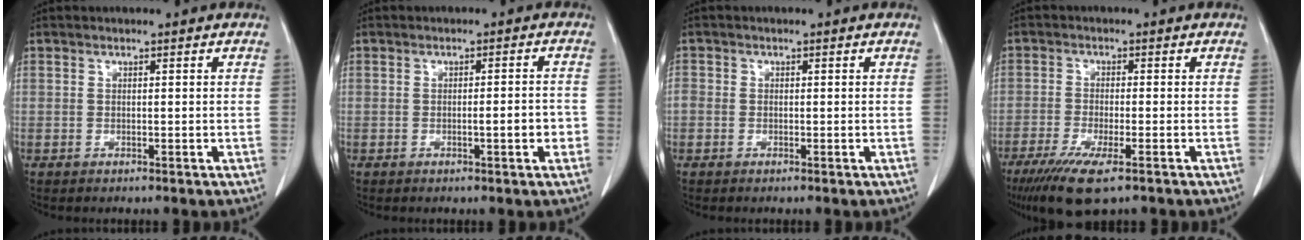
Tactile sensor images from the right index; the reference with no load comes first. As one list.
[{"total": 3.1, "force": [-0.9, 0.4, 3.0], "torque": [-0.043, 0.002, -0.013]}, {"total": 1.7, "force": [-0.3, 1.5, 0.6], "torque": [-0.011, 0.010, -0.007]}, {"total": 8.6, "force": [-5.5, 1.3, 6.4], "torque": [-0.116, -0.023, -0.091]}]